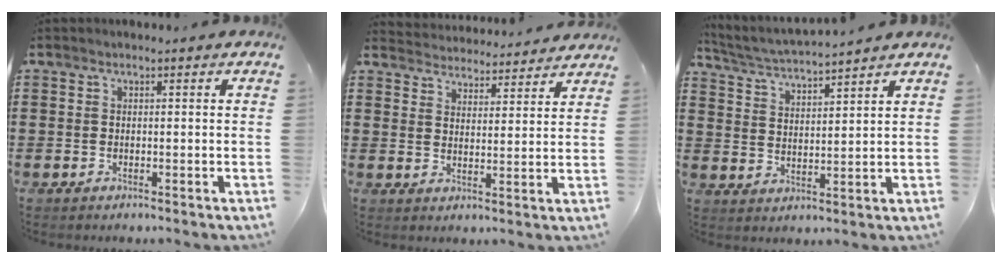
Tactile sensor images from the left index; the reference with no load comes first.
{"total": 4.1, "force": [4.0, 0.0, -0.5], "torque": [-0.009, -0.027, 0.070]}
{"total": 3.7, "force": [3.6, -0.5, 0.7], "torque": [-0.031, -0.023, 0.059]}